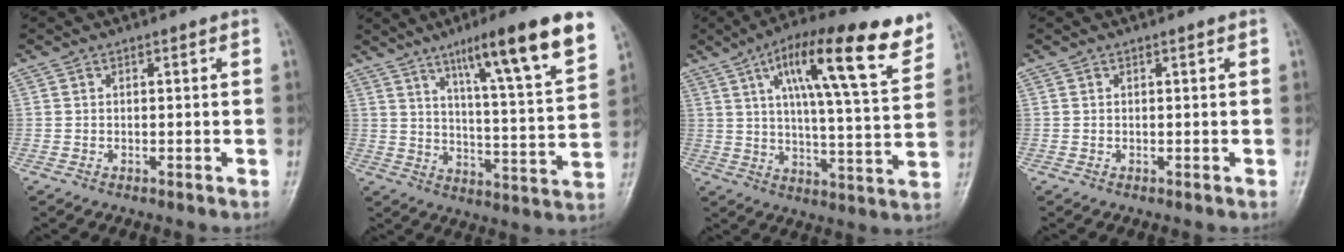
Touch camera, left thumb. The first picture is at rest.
{"total": 18.7, "force": [11.2, 2.1, 14.8], "torque": [-0.201, -0.048, 0.169]}
{"total": 20.1, "force": [10.7, 4.9, 16.3], "torque": [-0.222, -0.025, 0.162]}
{"total": 0.0}